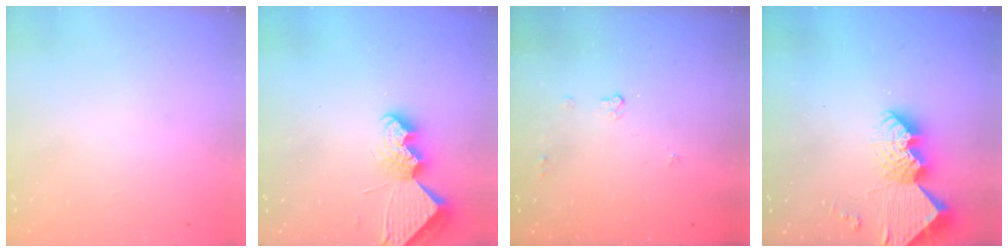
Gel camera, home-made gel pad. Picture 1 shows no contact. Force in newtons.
{"total": 8.5, "press": 8.4, "slide": 0.8}
{"total": 3.6, "press": 3.6, "slide": 0.1}
{"total": 11.8, "press": 11.8, "slide": 1.0}